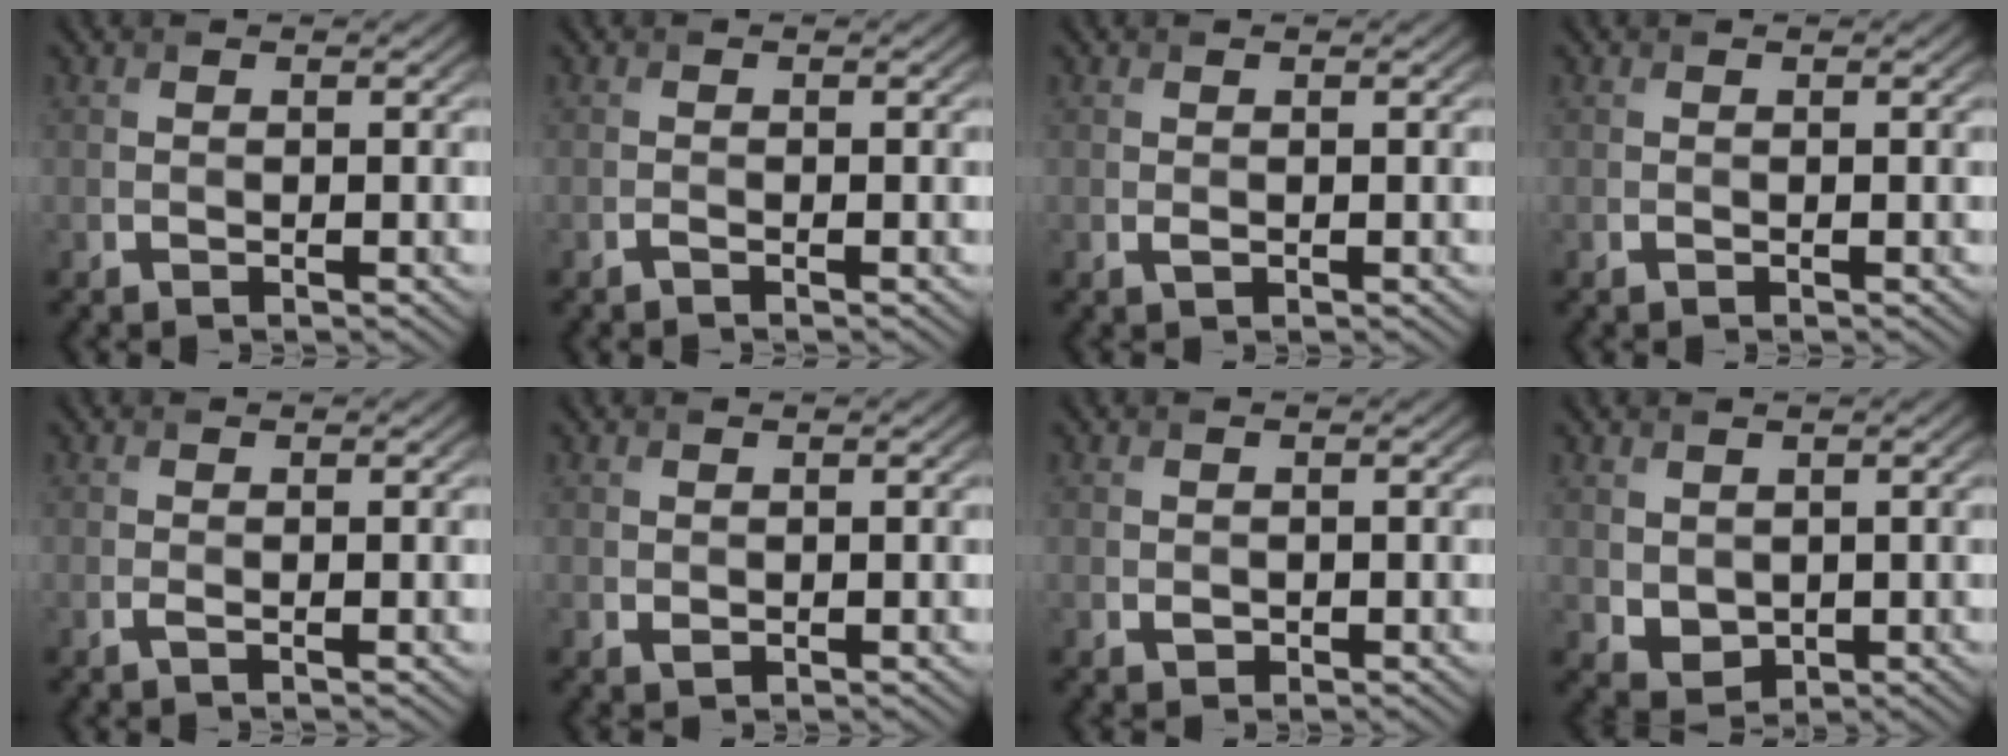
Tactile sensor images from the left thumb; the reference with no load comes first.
{"total": 0.5, "force": [-0.4, 0.0, 0.4], "torque": [-0.006, -0.001, -0.009]}
{"total": 0.5, "force": [0.0, 0.3, 0.5], "torque": [-0.010, -0.002, 0.001]}
{"total": 0.0}
{"total": 0.6, "force": [-0.1, 0.1, 0.5], "torque": [-0.015, -0.003, -0.003]}
{"total": 0.6, "force": [0.3, 0.5, 0.3], "torque": [-0.009, -0.003, 0.009]}
{"total": 0.7, "force": [-0.1, 0.6, 0.3], "torque": [-0.004, -0.005, 0.000]}
{"total": 2.8, "force": [1.0, 2.2, 1.4], "torque": [-0.040, -0.009, 0.025]}